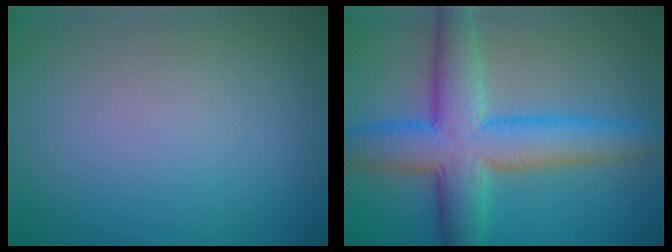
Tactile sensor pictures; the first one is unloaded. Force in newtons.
{"total": 8.4, "press": 8.4, "slide": 0.2}